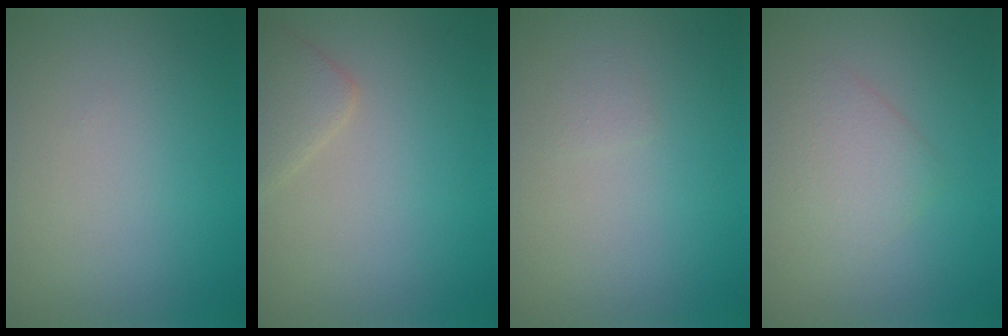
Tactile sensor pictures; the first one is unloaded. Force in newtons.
{"total": 2.2, "press": 2.2, "slide": 0.2}
{"total": 0.6, "press": 0.6, "slide": 0.1}
{"total": 2.2, "press": 2.2, "slide": 0.1}